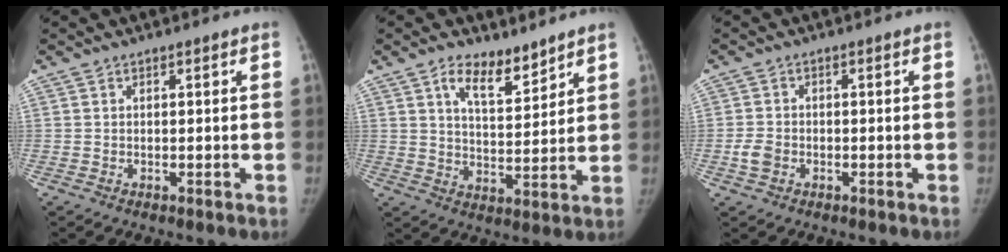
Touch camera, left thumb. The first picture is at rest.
{"total": 8.2, "force": [5.8, 3.5, 4.6], "torque": [-0.051, -0.046, 0.103]}
{"total": 2.9, "force": [-1.0, 2.2, 1.5], "torque": [-0.024, 0.006, -0.018]}